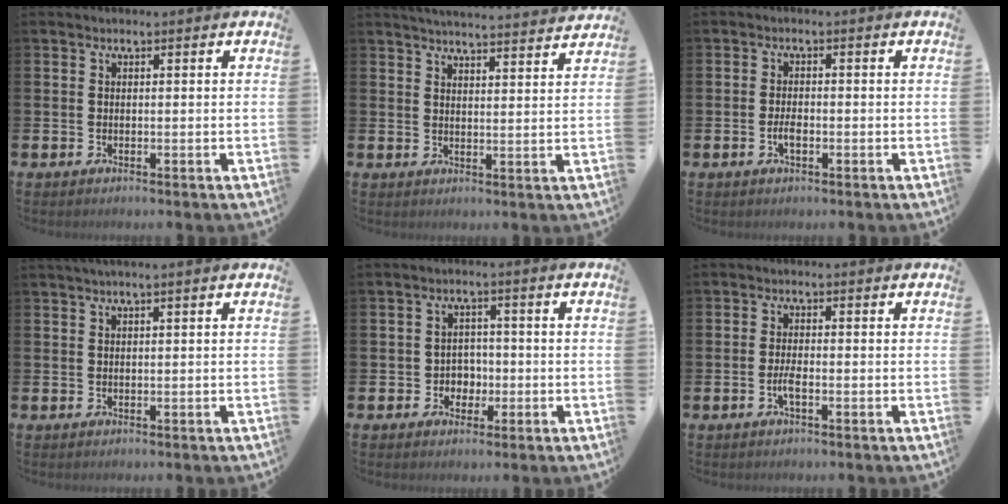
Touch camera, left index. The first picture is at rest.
{"total": 4.6, "force": [4.6, -0.4, 0.3], "torque": [-0.011, -0.036, 0.080]}
{"total": 2.0, "force": [-0.7, 0.9, 1.7], "torque": [-0.038, 0.004, -0.012]}
{"total": 1.2, "force": [0.9, -0.3, 0.8], "torque": [-0.017, 0.002, 0.016]}
{"total": 2.8, "force": [-0.8, 2.6, 0.8], "torque": [-0.016, 0.001, -0.024]}
{"total": 2.0, "force": [-0.8, 0.4, 1.7], "torque": [-0.038, 0.004, -0.013]}